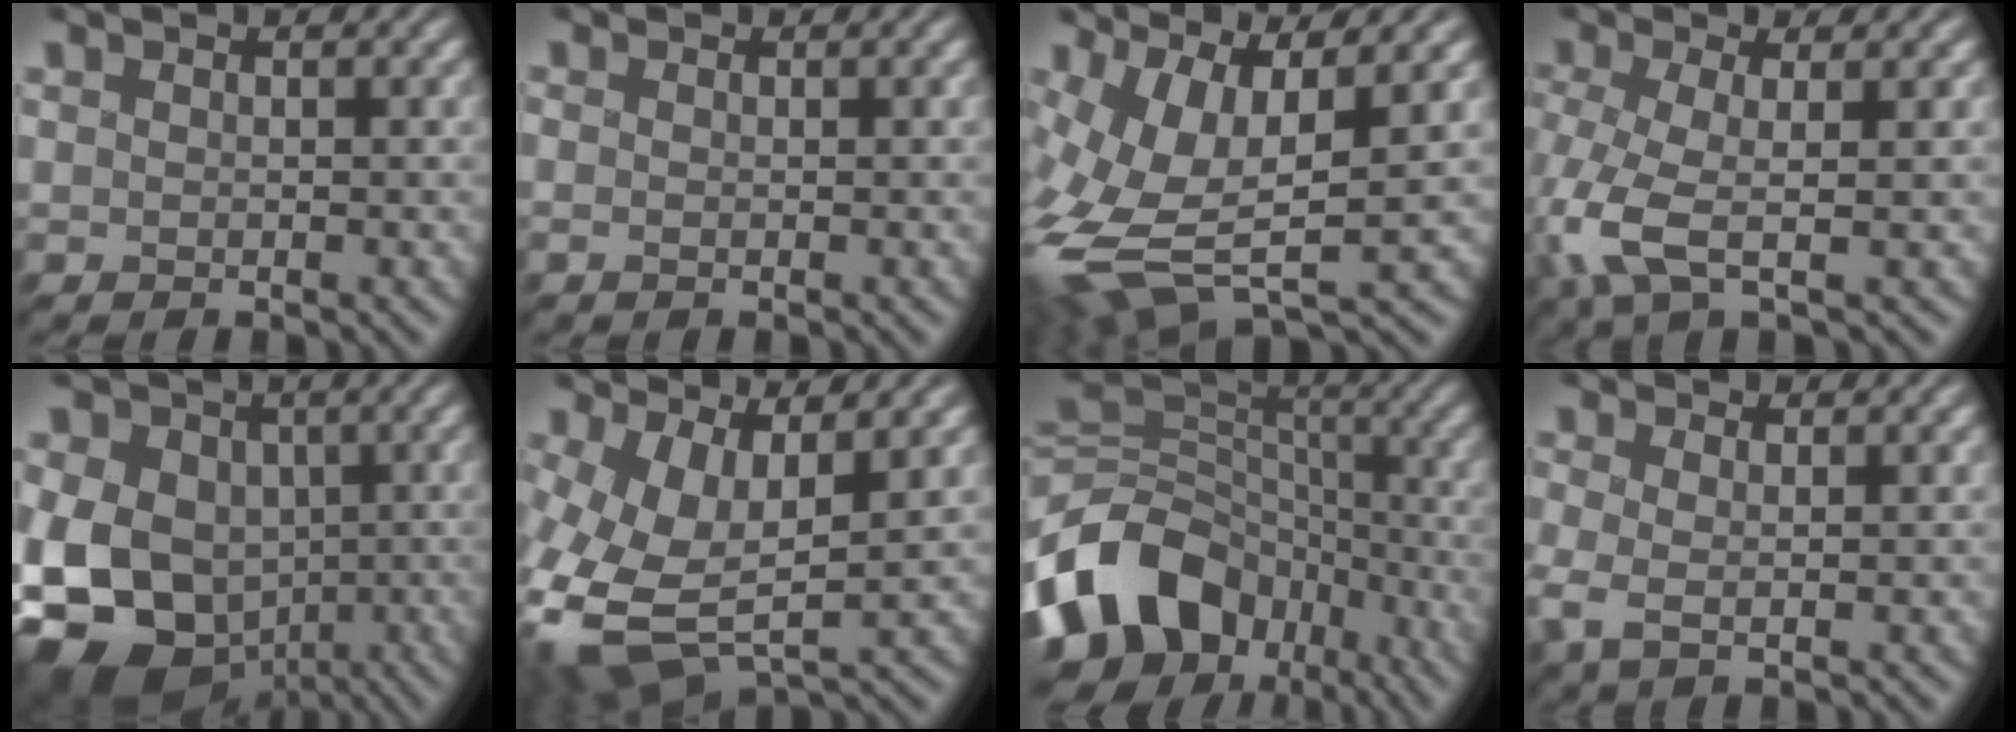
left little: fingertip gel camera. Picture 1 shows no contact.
{"total": 0.0}
{"total": 11.7, "force": [-0.9, 4.8, 10.7], "torque": [-0.257, -0.010, 0.003]}
{"total": 4.7, "force": [-1.7, 1.1, 4.2], "torque": [-0.112, -0.008, -0.033]}
{"total": 13.4, "force": [-4.0, 10.3, 7.6], "torque": [-0.140, -0.012, -0.079]}
{"total": 9.0, "force": [-1.4, 4.7, 7.6], "torque": [-0.194, -0.024, -0.011]}
{"total": 16.2, "force": [-8.7, 11.5, 7.4], "torque": [-0.183, -0.002, -0.147]}
{"total": 1.4, "force": [-0.3, 0.3, 1.4], "torque": [-0.033, -0.001, -0.002]}